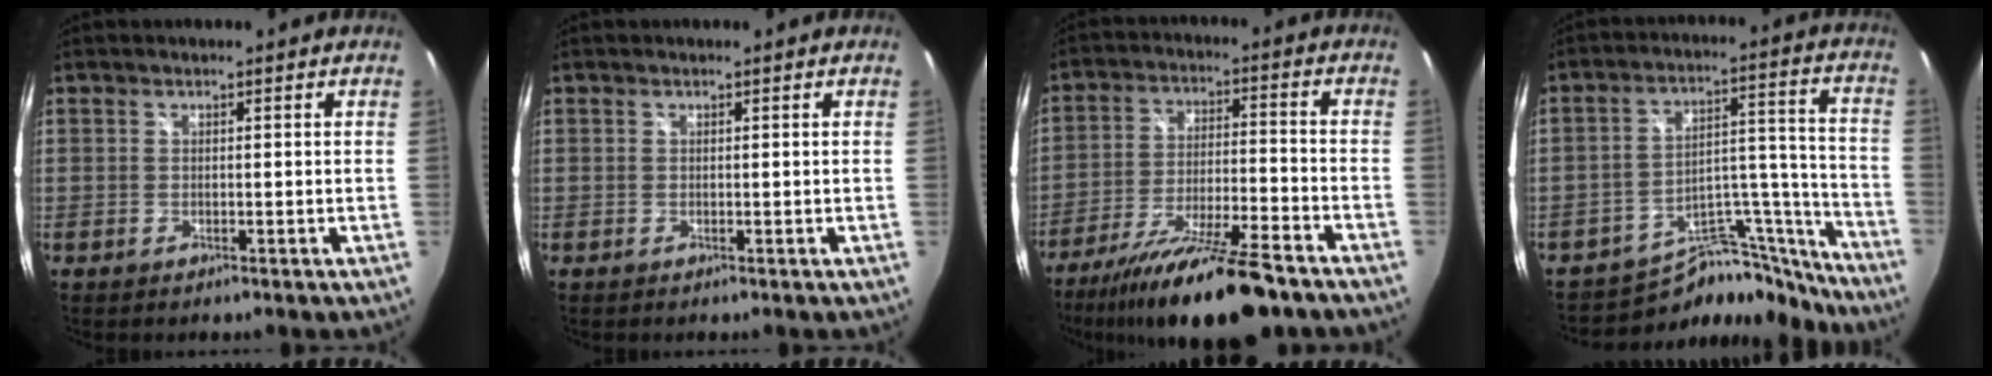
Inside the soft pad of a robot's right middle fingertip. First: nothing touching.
{"total": 0.0}
{"total": 19.8, "force": [-15.6, 2.9, 11.8], "torque": [-0.222, -0.039, -0.250]}
{"total": 16.5, "force": [-15.7, 4.5, 2.8], "torque": [-0.025, 0.066, -0.235]}